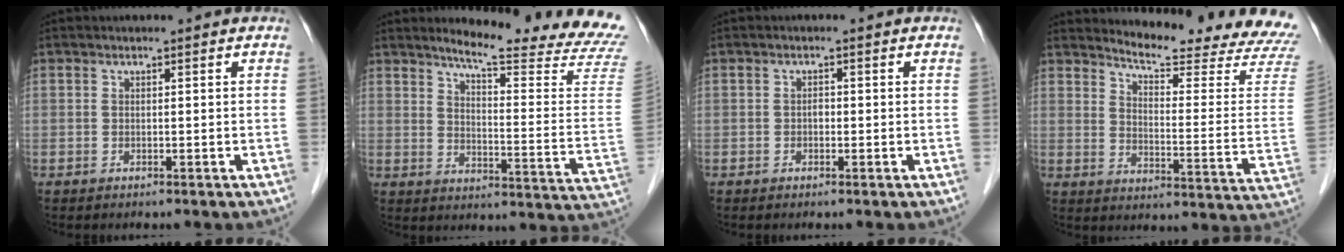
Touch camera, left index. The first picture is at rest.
{"total": 19.8, "force": [18.2, -1.0, 7.7], "torque": [-0.115, -0.122, 0.216]}
{"total": 0.8, "force": [-0.3, 0.5, 0.6], "torque": [-0.009, 0.001, -0.008]}
{"total": 19.1, "force": [18.3, -0.2, 5.2], "torque": [-0.081, -0.129, 0.216]}